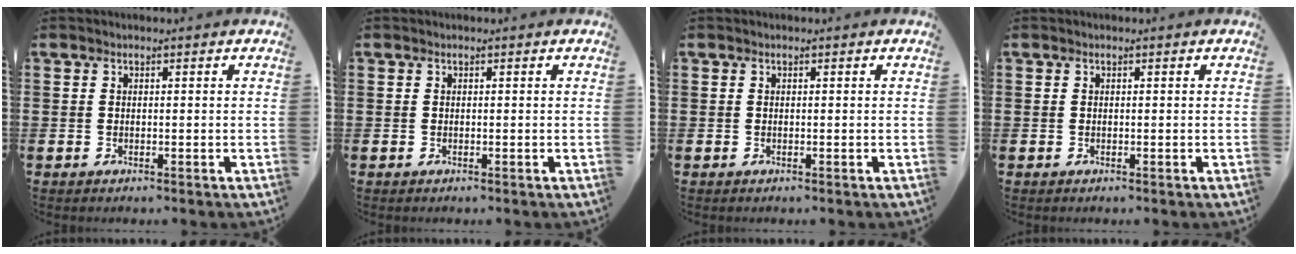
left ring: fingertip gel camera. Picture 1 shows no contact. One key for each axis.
{"total": 0.0}
{"total": 0.0}
{"total": 0.0}